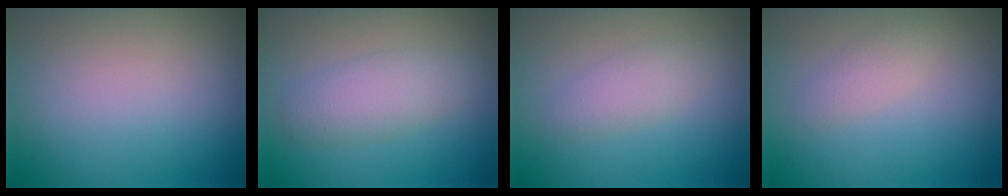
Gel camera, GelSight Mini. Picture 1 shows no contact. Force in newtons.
{"total": 3.0, "press": 3.0, "slide": 0.1}
{"total": 2.0, "press": 2.0, "slide": 0.1}
{"total": 1.4, "press": 1.4, "slide": 0.1}